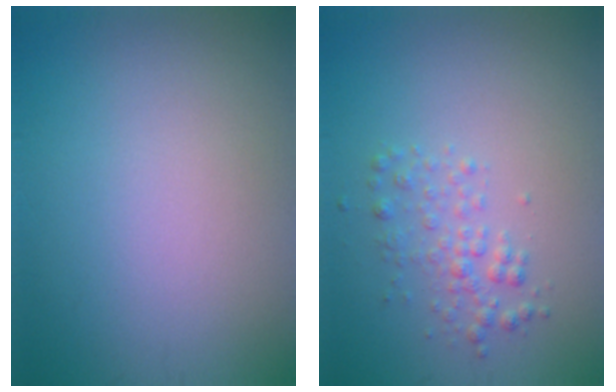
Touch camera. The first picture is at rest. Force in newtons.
{"total": 2.0, "press": 2.0, "slide": 0.1}